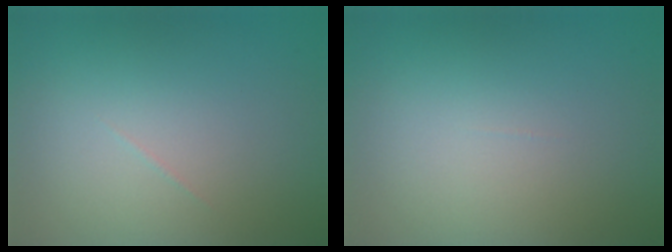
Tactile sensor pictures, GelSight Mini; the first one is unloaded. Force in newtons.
{"total": 0.0}